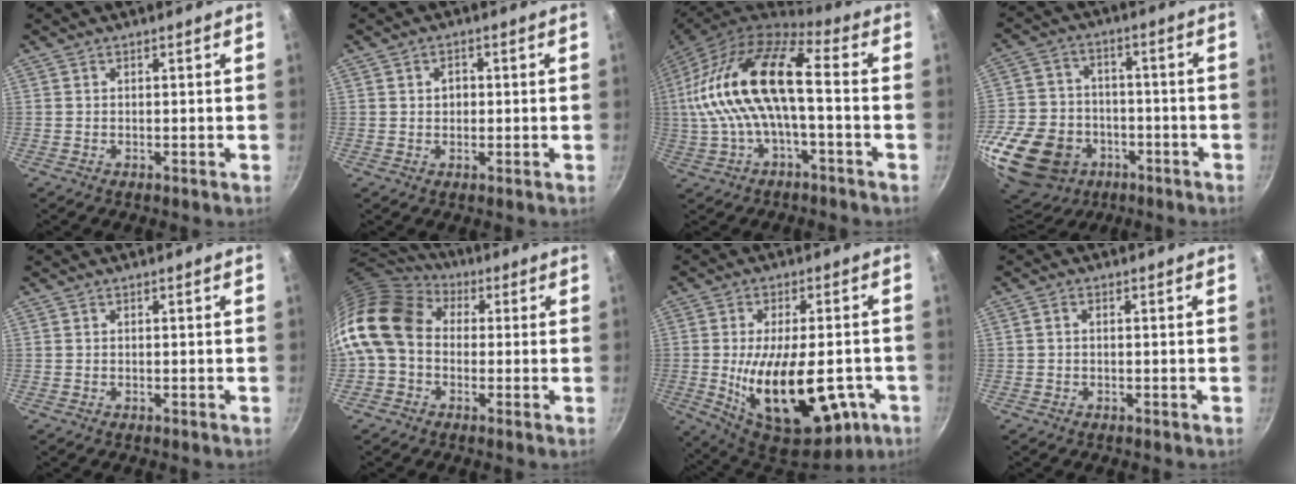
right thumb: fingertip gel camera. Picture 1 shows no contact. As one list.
[{"total": 2.1, "force": [0.3, 1.7, 1.2], "torque": [-0.009, 0.003, 0.004]}, {"total": 19.1, "force": [-0.1, 7.8, 17.5], "torque": [-0.341, 0.040, -0.013]}, {"total": 26.4, "force": [-10.9, 19.9, 13.4], "torque": [-0.292, 0.041, -0.174]}, {"total": 0.0}, {"total": 15.4, "force": [1.1, 12.0, 9.6], "torque": [-0.177, 0.030, -0.001]}, {"total": 23.3, "force": [-6.0, 11.0, 19.7], "torque": [-0.280, -0.003, -0.072]}, {"total": 1.0, "force": [-0.1, 0.6, 0.8], "torque": [-0.019, 0.007, -0.001]}]